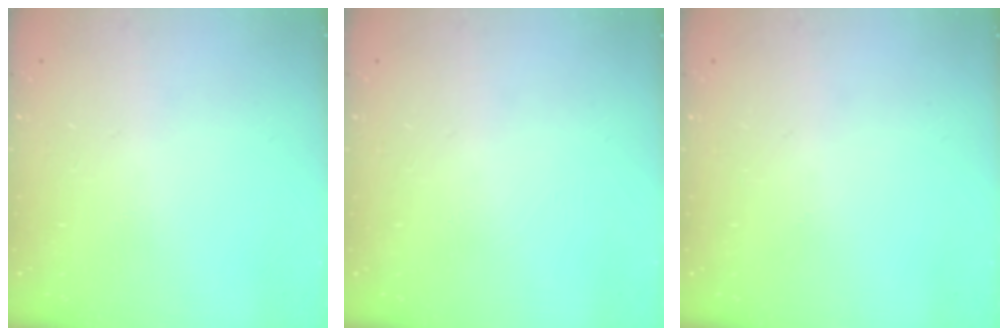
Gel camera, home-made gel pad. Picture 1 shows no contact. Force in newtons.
{"total": 0.0}
{"total": 0.0}